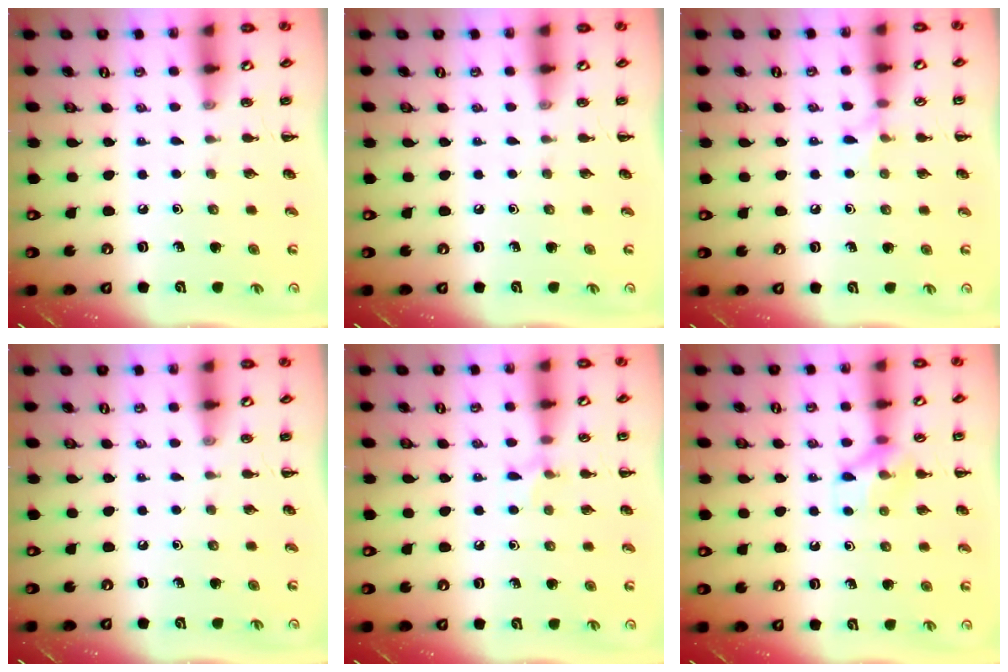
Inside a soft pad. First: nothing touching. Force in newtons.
{"total": 0.0}
{"total": 4.8, "press": 4.4, "slide": 1.8}
{"total": 0.0}
{"total": 5.1, "press": 4.8, "slide": 1.7}
{"total": 9.4, "press": 9.4, "slide": 0.6}